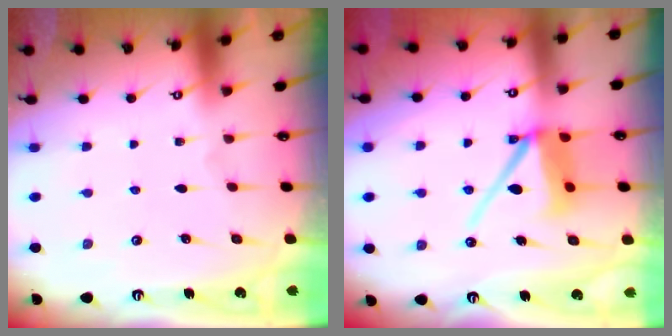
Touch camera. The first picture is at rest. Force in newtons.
{"total": 10.8, "press": 10.7, "slide": 1.6}